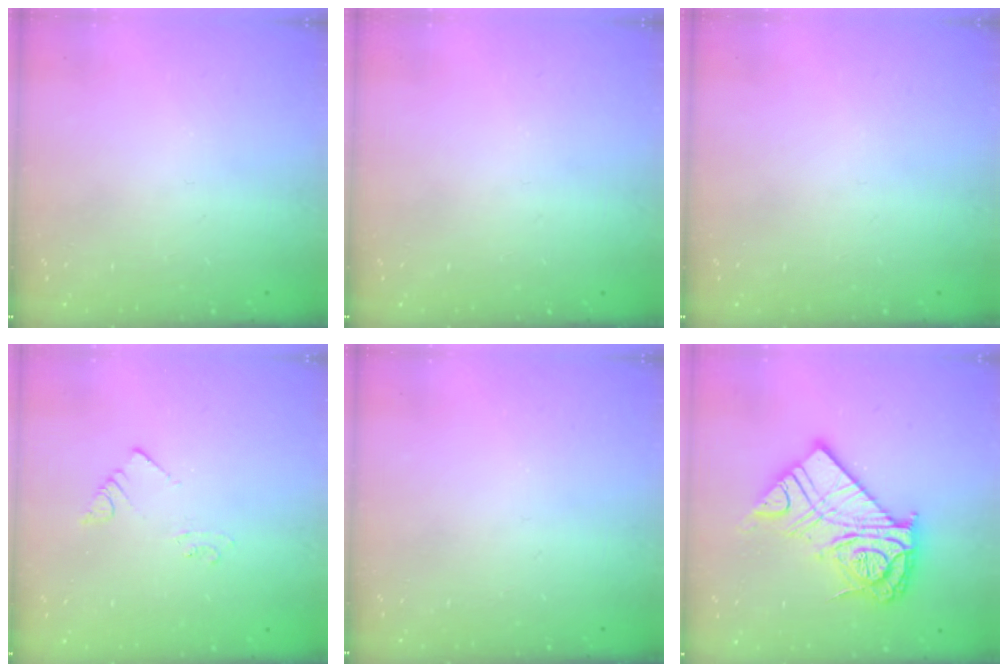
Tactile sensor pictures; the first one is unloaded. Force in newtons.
{"total": 0.0}
{"total": 0.0}
{"total": 2.2, "press": 2.2, "slide": 0.1}
{"total": 0.0}
{"total": 20.3, "press": 20.1, "slide": 2.2}